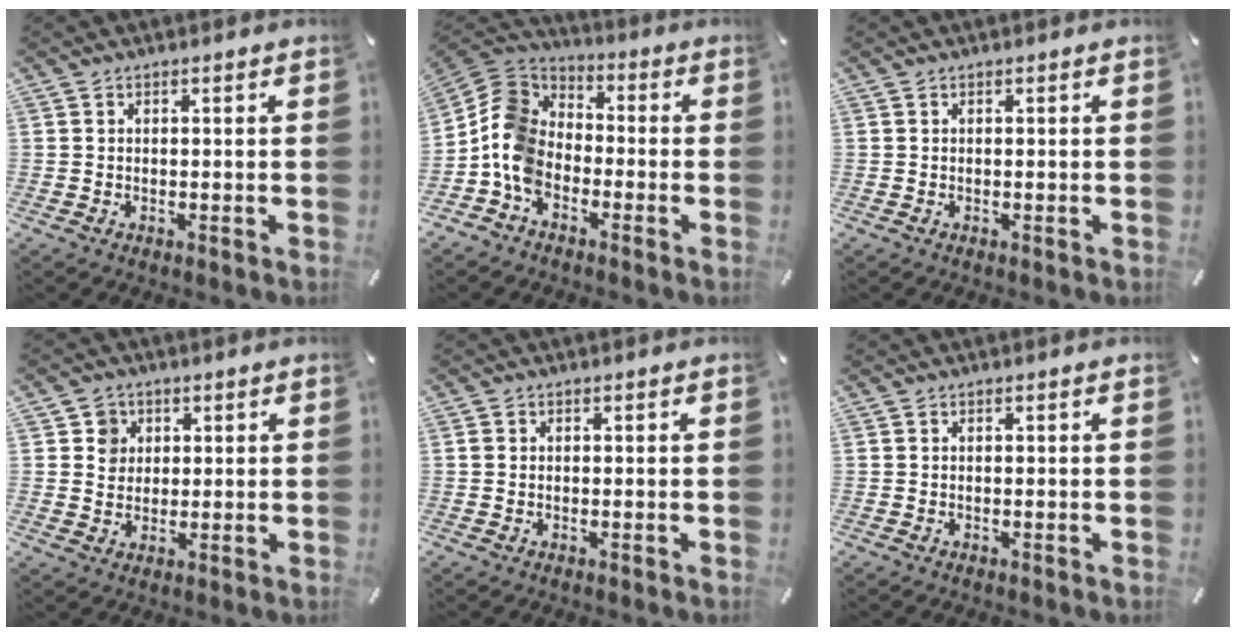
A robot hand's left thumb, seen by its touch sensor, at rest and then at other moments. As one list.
[{"total": 10.6, "force": [-4.9, 7.9, 5.0], "torque": [-0.117, 0.033, -0.096]}, {"total": 0.0}, {"total": 5.0, "force": [1.3, 4.8, 0.8], "torque": [-0.005, 0.001, 0.020]}, {"total": 0.6, "force": [0.0, 0.6, 0.2], "torque": [-0.002, 0.004, -0.001]}, {"total": 0.0}]